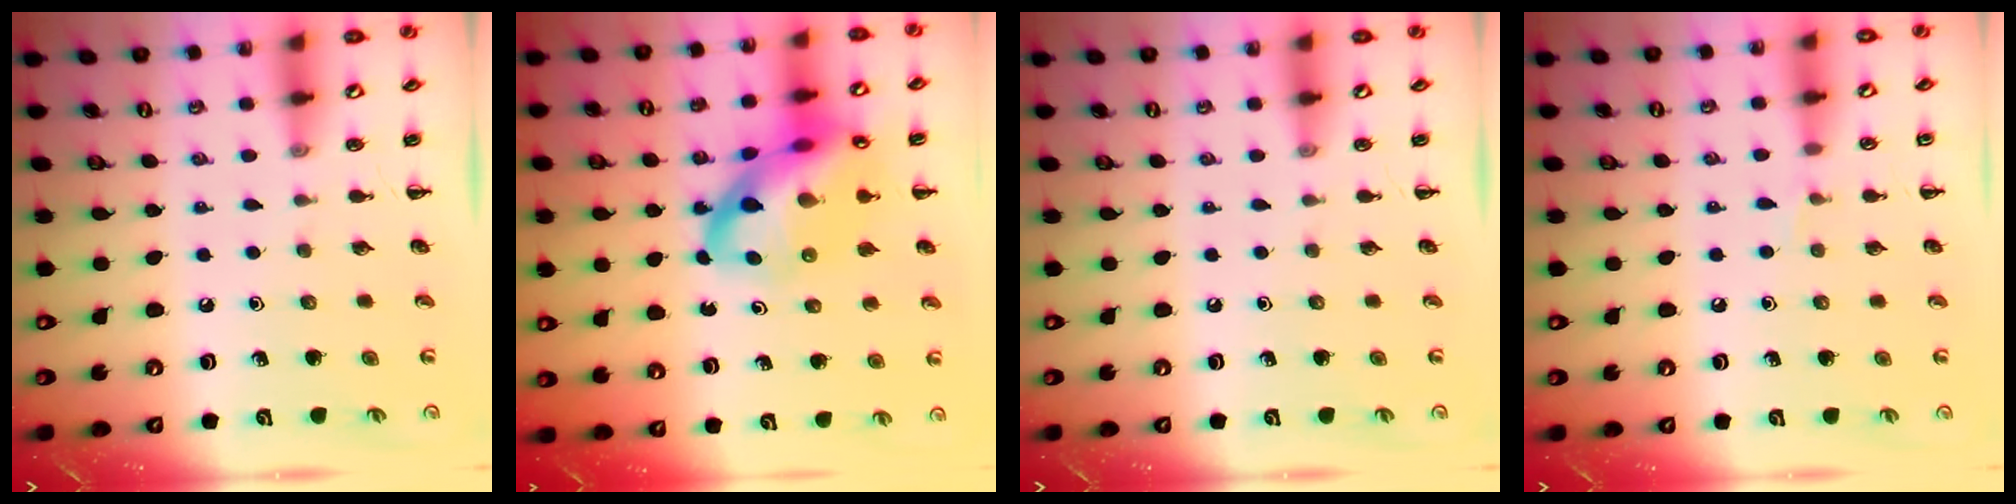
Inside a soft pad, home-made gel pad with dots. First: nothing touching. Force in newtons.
{"total": 20.5, "press": 20.2, "slide": 3.3}
{"total": 0.0}
{"total": 3.6, "press": 3.4, "slide": 1.2}